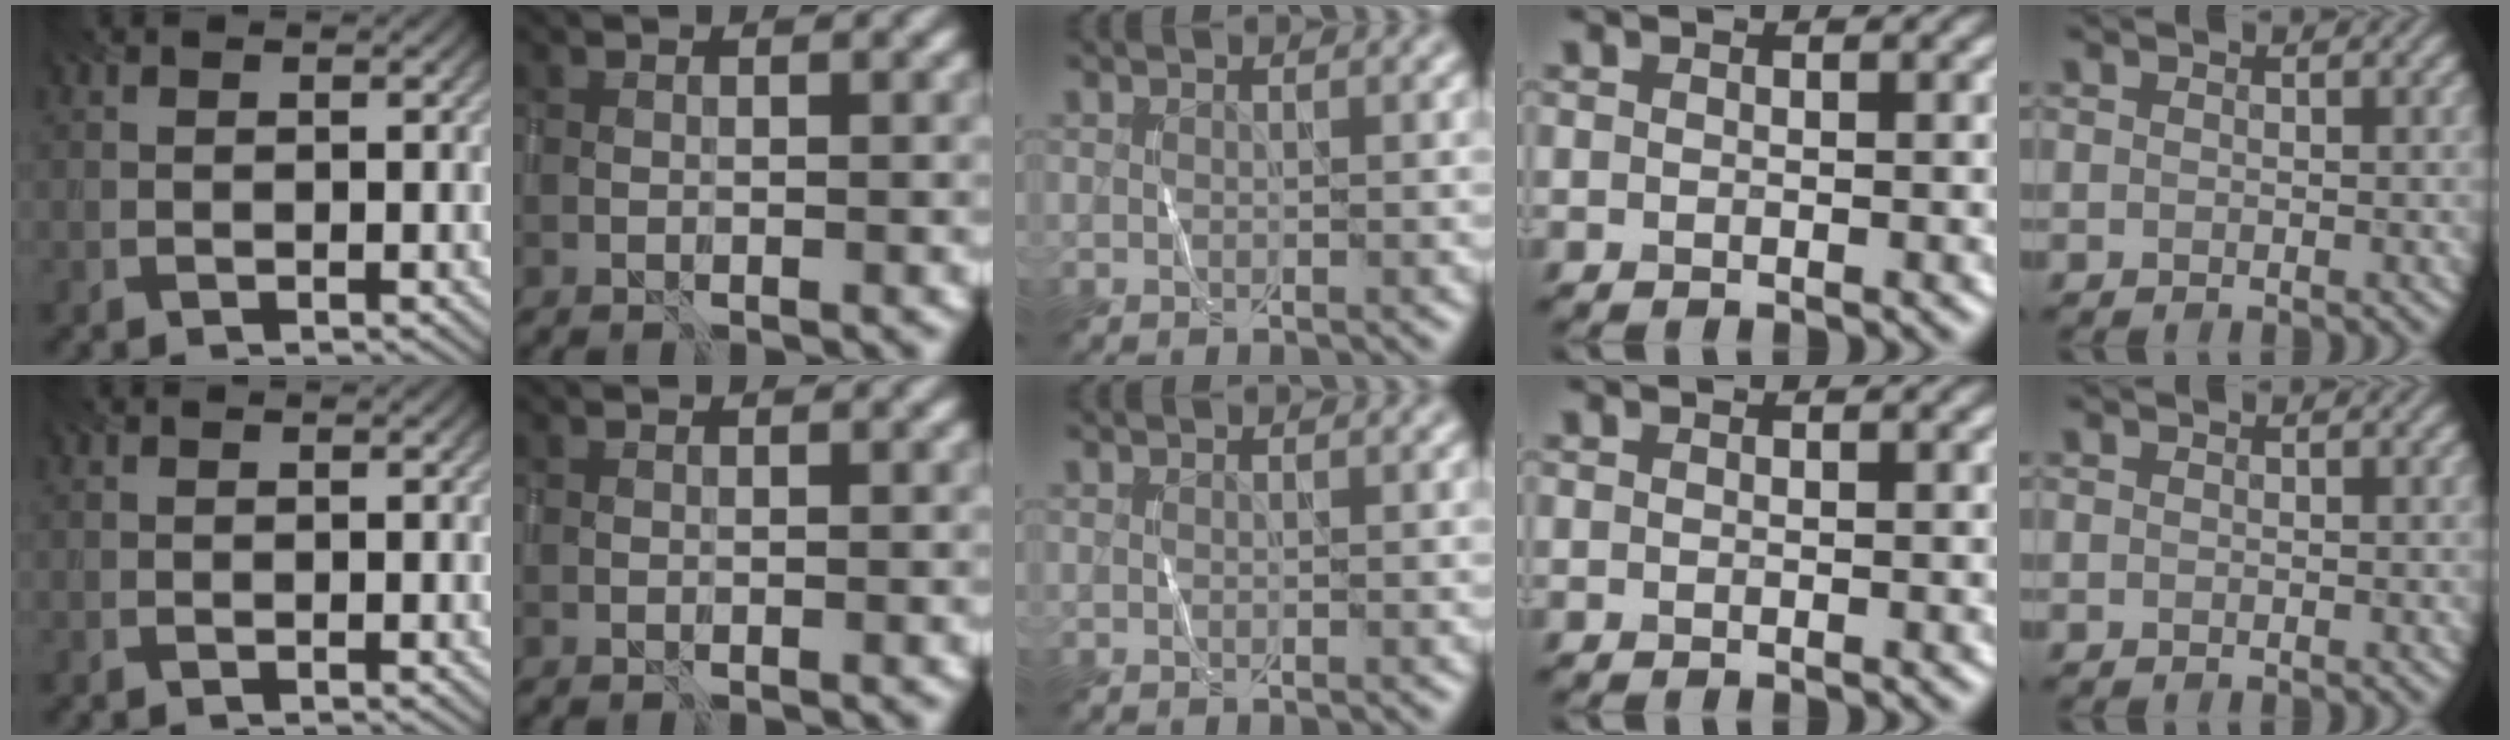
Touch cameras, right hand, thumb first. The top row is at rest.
{}